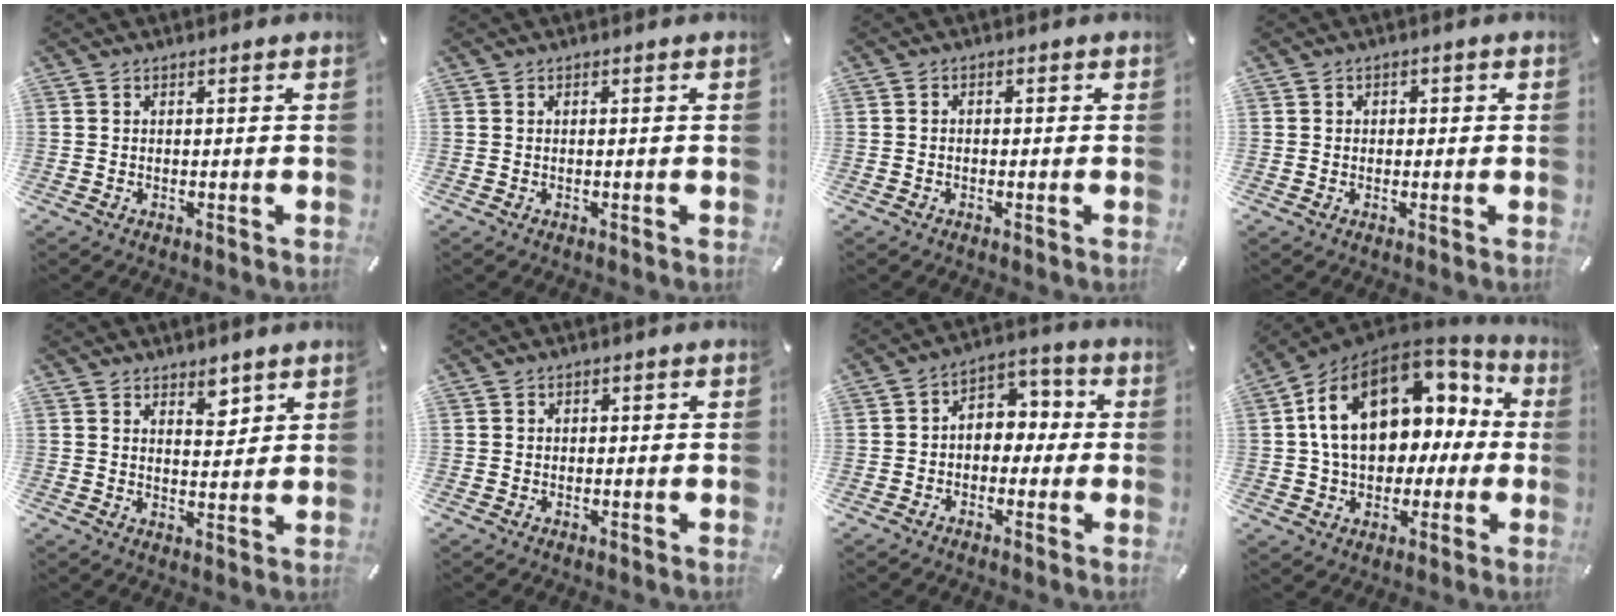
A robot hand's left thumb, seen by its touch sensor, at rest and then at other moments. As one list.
[{"total": 0.0}, {"total": 1.4, "force": [-0.9, 1.0, 0.5], "torque": [-0.008, 0.007, -0.021]}, {"total": 2.0, "force": [-0.6, 1.8, 0.3], "torque": [0.001, 0.005, -0.018]}, {"total": 4.7, "force": [3.5, 2.7, 1.7], "torque": [-0.002, -0.024, 0.057]}, {"total": 1.1, "force": [-0.2, 1.0, 0.1], "torque": [-0.002, 0.005, -0.008]}, {"total": 5.8, "force": [-1.4, 5.1, 2.4], "torque": [-0.032, 0.014, -0.032]}, {"total": 19.2, "force": [4.4, 13.8, 12.5], "torque": [-0.221, -0.009, 0.079]}]